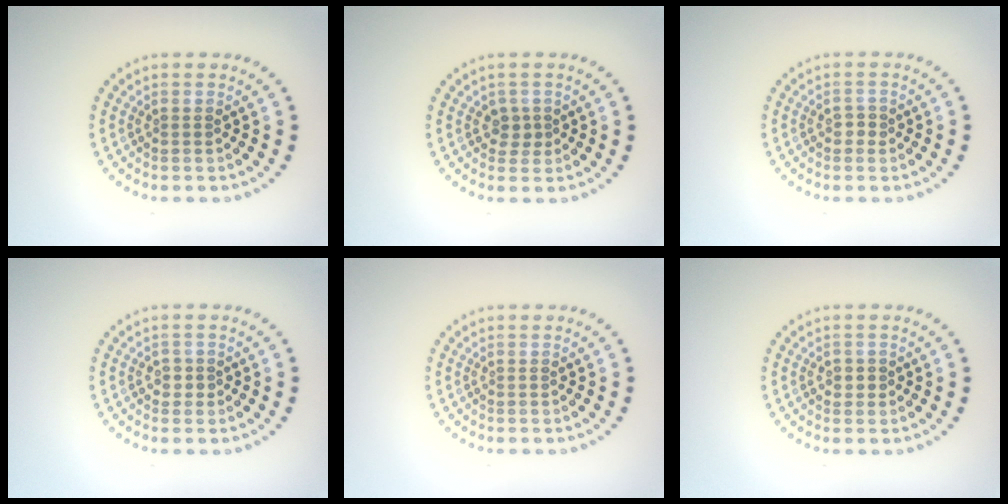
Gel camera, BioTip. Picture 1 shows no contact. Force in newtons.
{"total": 1.3, "press": 1.1, "slide": 0.7}
{"total": 1.1, "press": 1.0, "slide": 0.4}
{"total": 1.2, "press": 1.0, "slide": 0.6}
{"total": 0.0}
{"total": 1.1, "press": 1.1, "slide": 0.4}